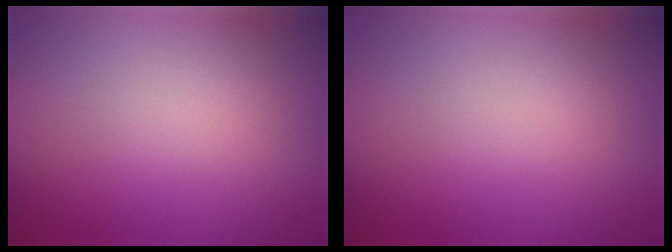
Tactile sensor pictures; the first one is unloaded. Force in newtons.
{"total": 0.0}